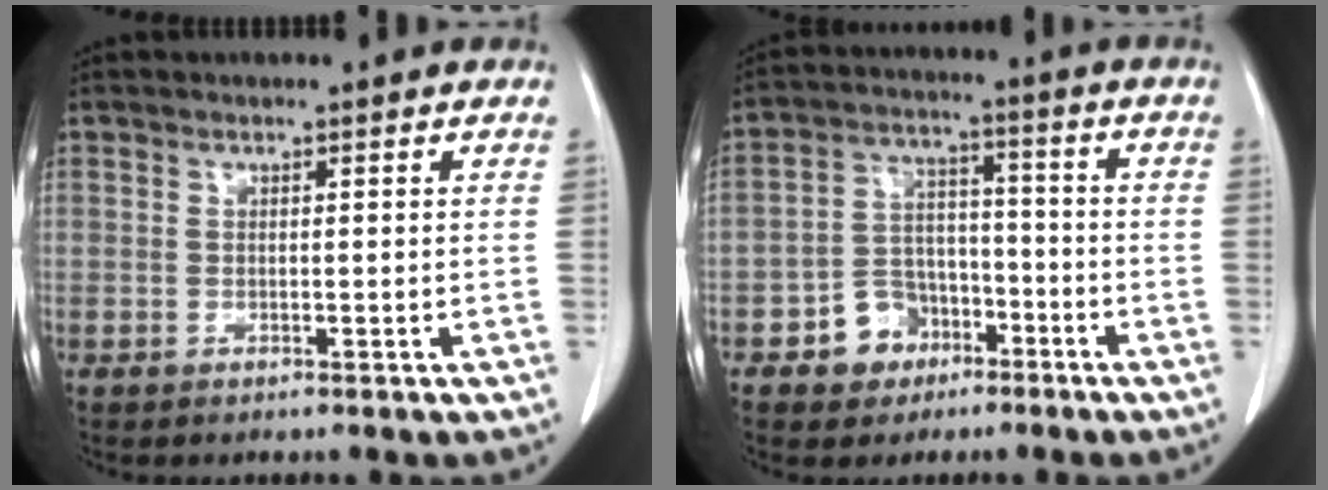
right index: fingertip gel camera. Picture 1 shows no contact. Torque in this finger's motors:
{"motor_torque": [-0.02, 0.01, -0.16, -0.09]}